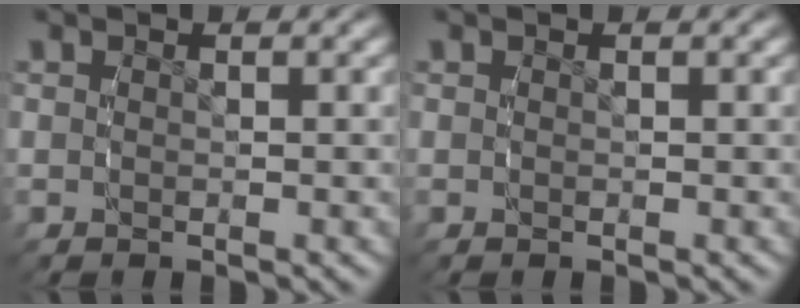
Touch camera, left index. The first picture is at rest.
{"total": 0.0}